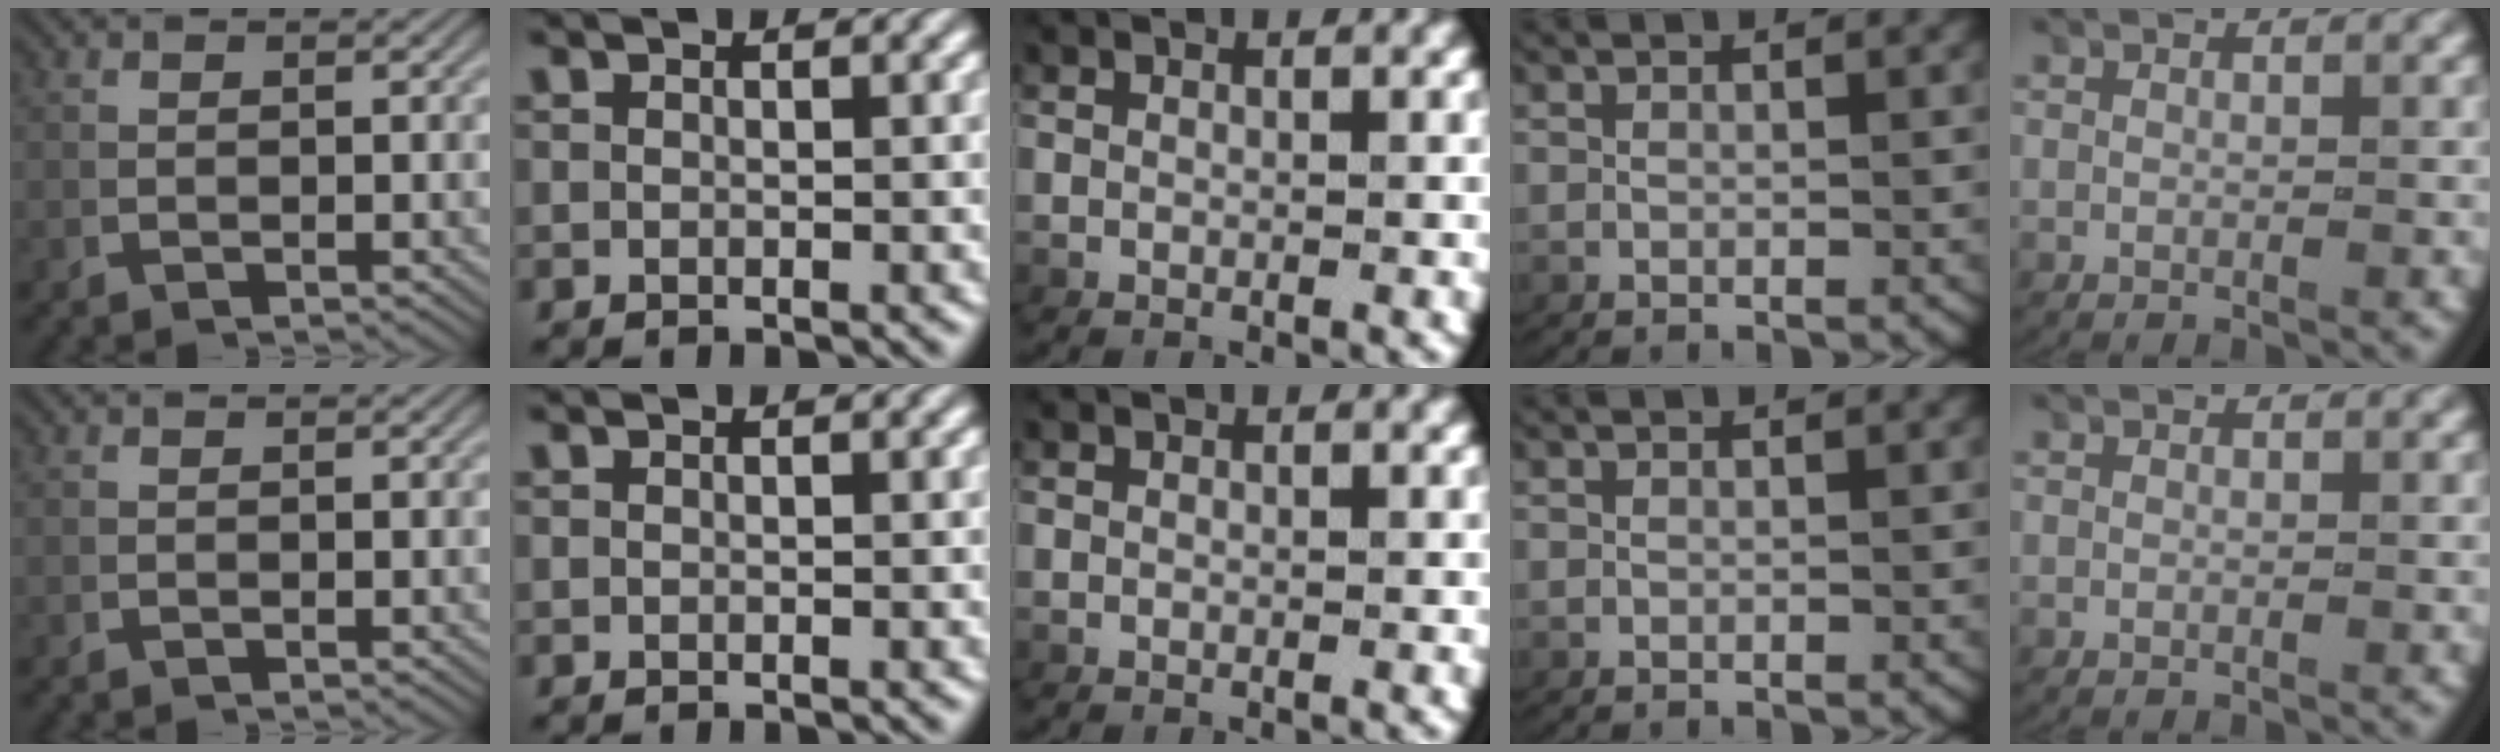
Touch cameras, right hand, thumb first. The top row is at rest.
{}